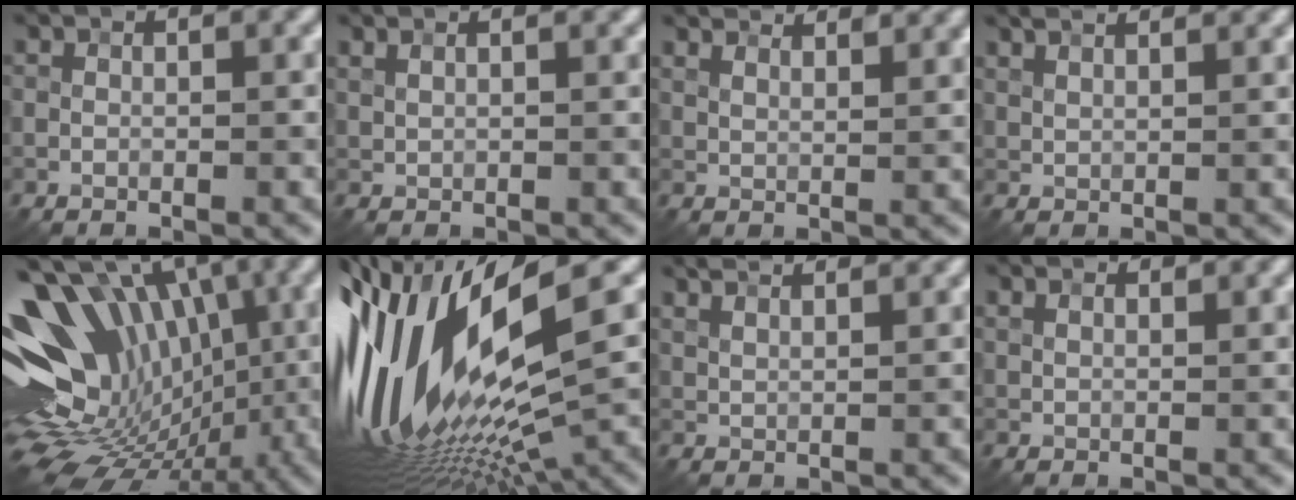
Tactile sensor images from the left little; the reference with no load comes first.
{"total": 2.8, "force": [2.2, 1.2, 1.4], "torque": [-0.012, 0.017, 0.014]}
{"total": 8.5, "force": [7.0, 2.6, 3.9], "torque": [-0.064, 0.021, 0.095]}
{"total": 6.0, "force": [4.6, 2.2, 3.2], "torque": [-0.049, 0.039, 0.054]}
{"total": 16.3, "force": [-1.5, 12.3, 10.7], "torque": [-0.191, 0.019, -0.018]}
{"total": 18.5, "force": [1.0, 5.9, 17.5], "torque": [-0.348, -0.032, 0.030]}
{"total": 5.9, "force": [4.9, 1.8, 2.8], "torque": [-0.044, 0.027, 0.062]}
{"total": 3.7, "force": [3.0, 1.3, 1.7], "torque": [-0.021, 0.018, 0.026]}